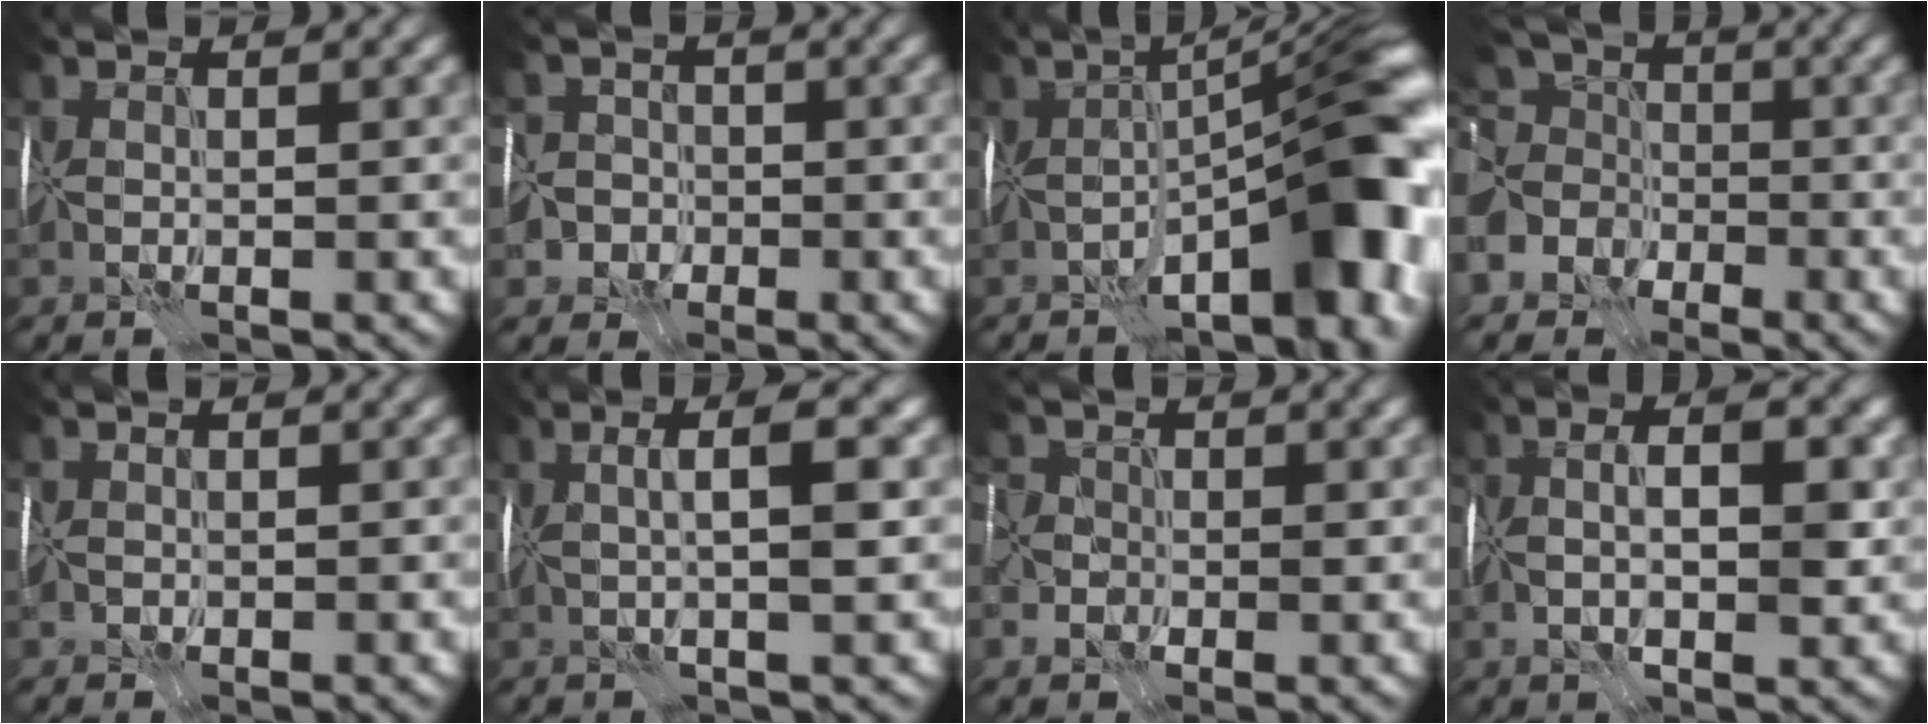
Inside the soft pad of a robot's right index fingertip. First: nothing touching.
{"total": 5.1, "force": [-2.5, 4.3, 0.9], "torque": [0.013, -0.007, -0.068]}
{"total": 12.2, "force": [-3.9, 3.7, 10.9], "torque": [-0.136, -0.002, -0.062]}
{"total": 7.9, "force": [-2.7, 6.6, 3.4], "torque": [-0.072, -0.007, -0.067]}
{"total": 0.7, "force": [-0.4, 0.5, -0.1], "torque": [0.005, -0.006, -0.007]}
{"total": 4.0, "force": [0.6, 0.4, 3.9], "torque": [-0.057, 0.007, 0.004]}
{"total": 4.0, "force": [-1.0, 3.1, 2.3], "torque": [-0.048, -0.009, -0.019]}
{"total": 4.8, "force": [-0.2, 1.9, 4.4], "torque": [-0.073, -0.002, -0.009]}